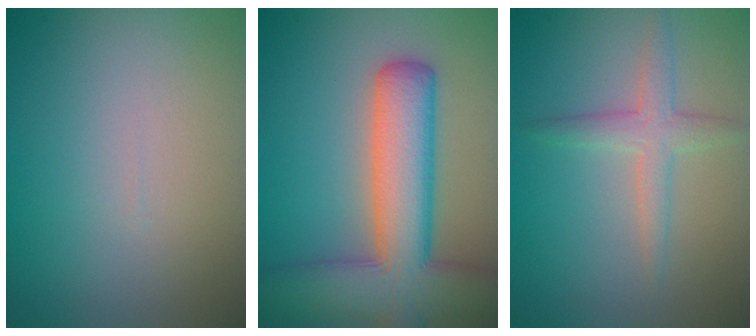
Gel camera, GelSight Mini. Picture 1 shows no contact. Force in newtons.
{"total": 11.0, "press": 11.0, "slide": 0.6}
{"total": 2.5, "press": 2.5, "slide": 0.1}